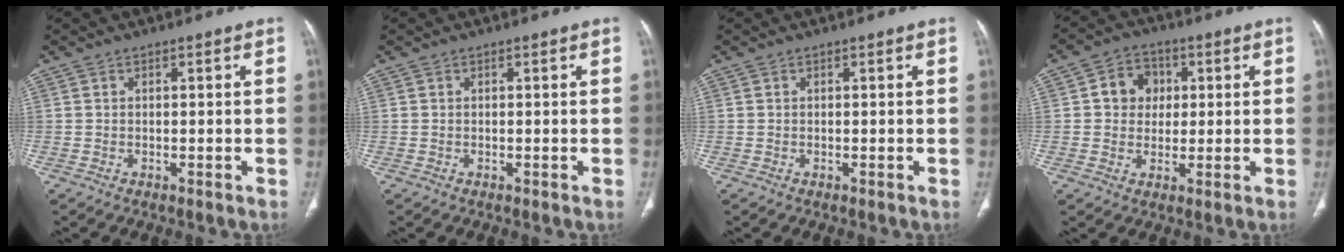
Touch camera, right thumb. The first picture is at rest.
{"total": 0.0}
{"total": 0.0}
{"total": 7.2, "force": [1.3, 6.2, 3.4], "torque": [-0.021, 0.004, 0.016]}